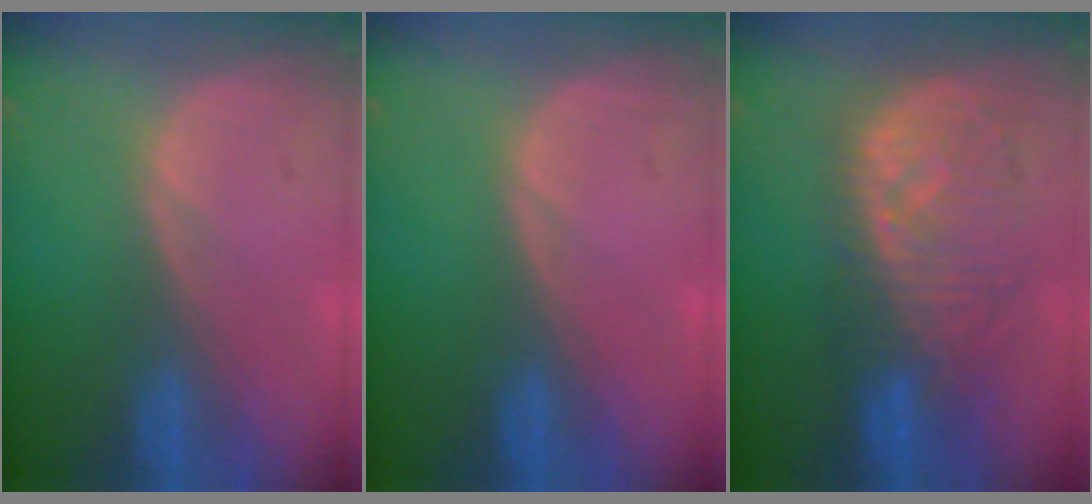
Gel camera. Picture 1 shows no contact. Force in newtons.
{"total": 0.0}
{"total": 9.4, "press": 8.9, "slide": 3.2}